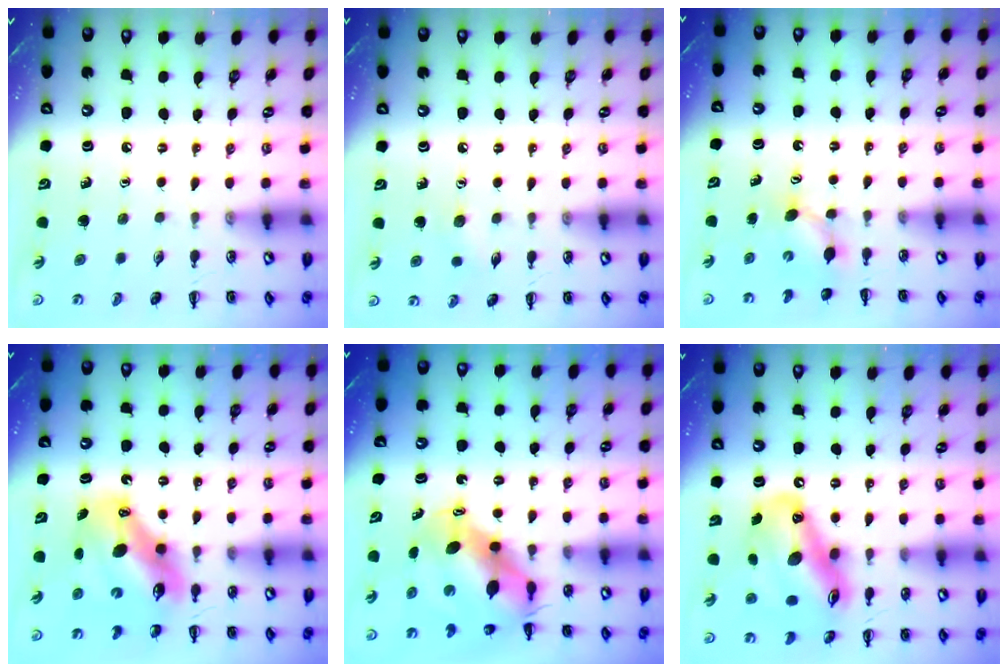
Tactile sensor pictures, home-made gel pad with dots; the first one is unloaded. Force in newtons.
{"total": 4.5, "press": 4.3, "slide": 1.2}
{"total": 4.8, "press": 4.7, "slide": 1.1}
{"total": 10.2, "press": 9.9, "slide": 2.6}
{"total": 7.9, "press": 7.8, "slide": 1.7}
{"total": 18.7, "press": 17.8, "slide": 5.6}